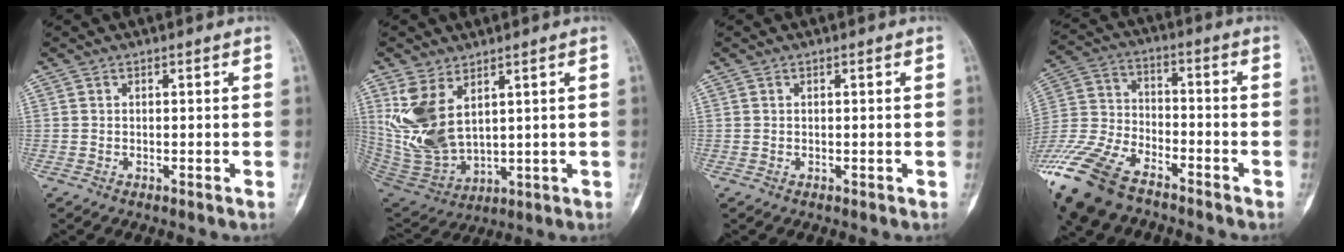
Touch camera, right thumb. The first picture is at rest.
{"total": 13.1, "force": [4.6, 7.8, 9.5], "torque": [-0.179, -0.023, 0.115]}
{"total": 0.0}
{"total": 22.2, "force": [-14.8, 10.7, 12.5], "torque": [-0.323, 0.015, -0.284]}